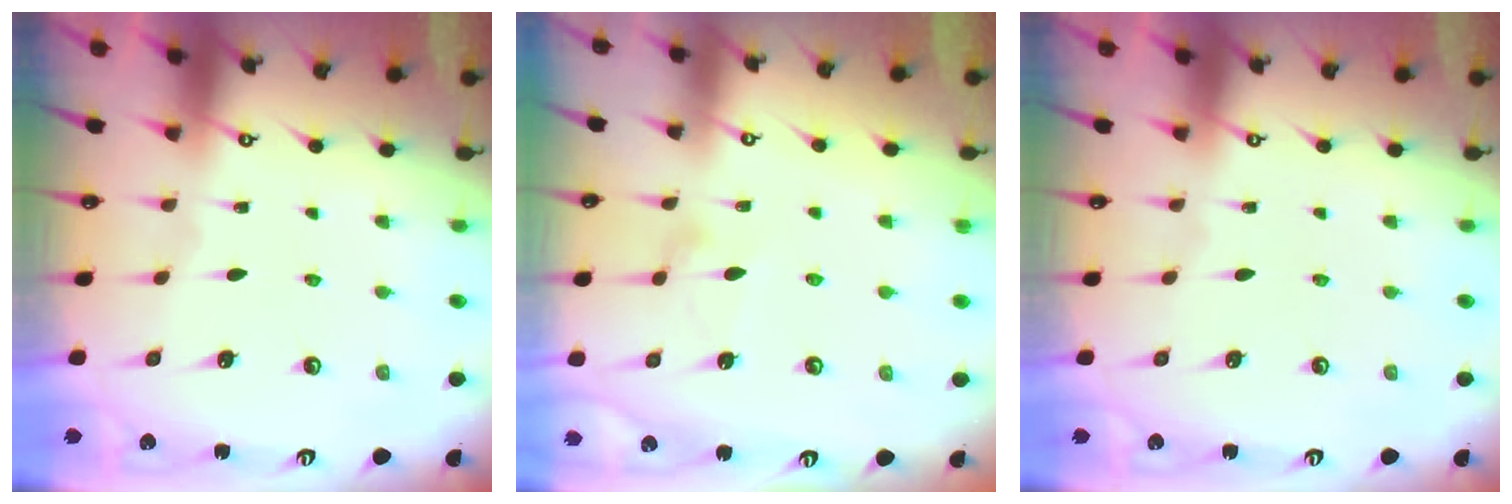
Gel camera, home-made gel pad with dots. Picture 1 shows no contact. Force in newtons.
{"total": 7.5, "press": 7.5, "slide": 0.4}
{"total": 0.0}